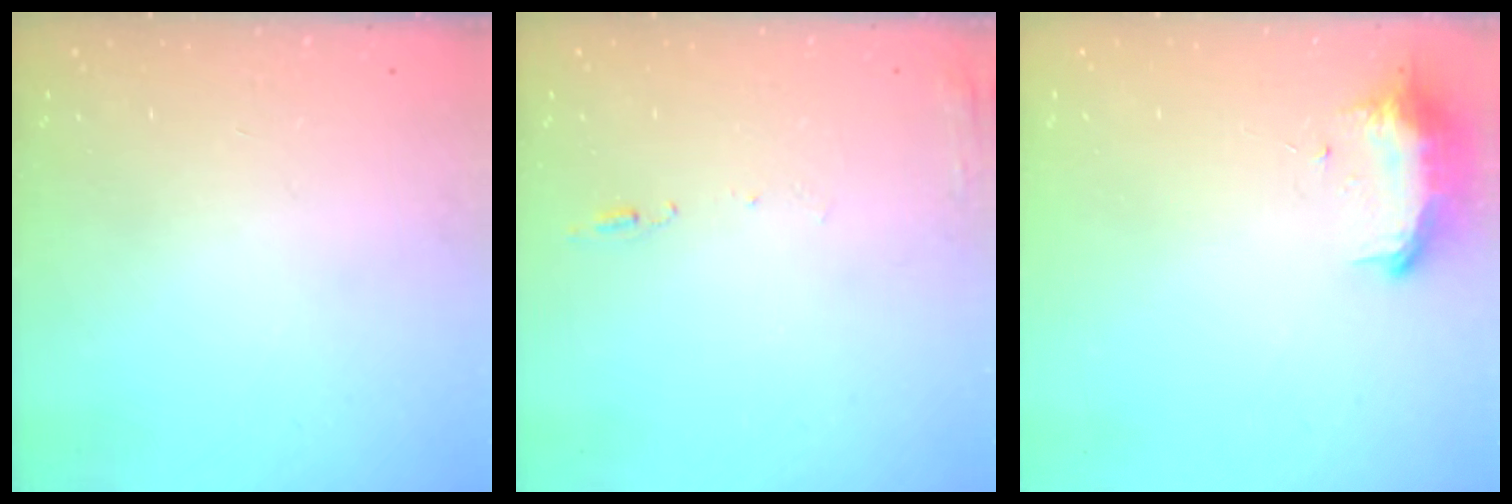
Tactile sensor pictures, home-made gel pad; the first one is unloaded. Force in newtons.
{"total": 6.8, "press": 6.8, "slide": 0.7}
{"total": 9.5, "press": 9.5, "slide": 0.6}